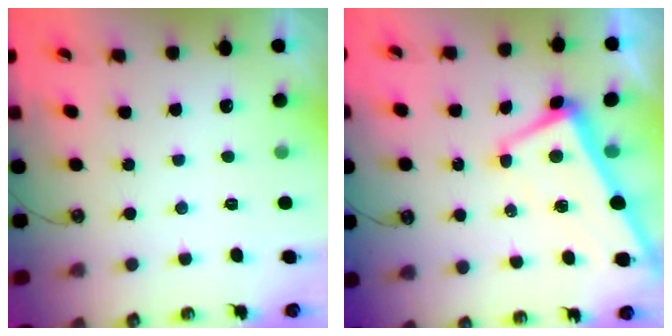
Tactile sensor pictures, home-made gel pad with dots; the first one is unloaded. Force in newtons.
{"total": 1.5, "press": 1.3, "slide": 0.8}